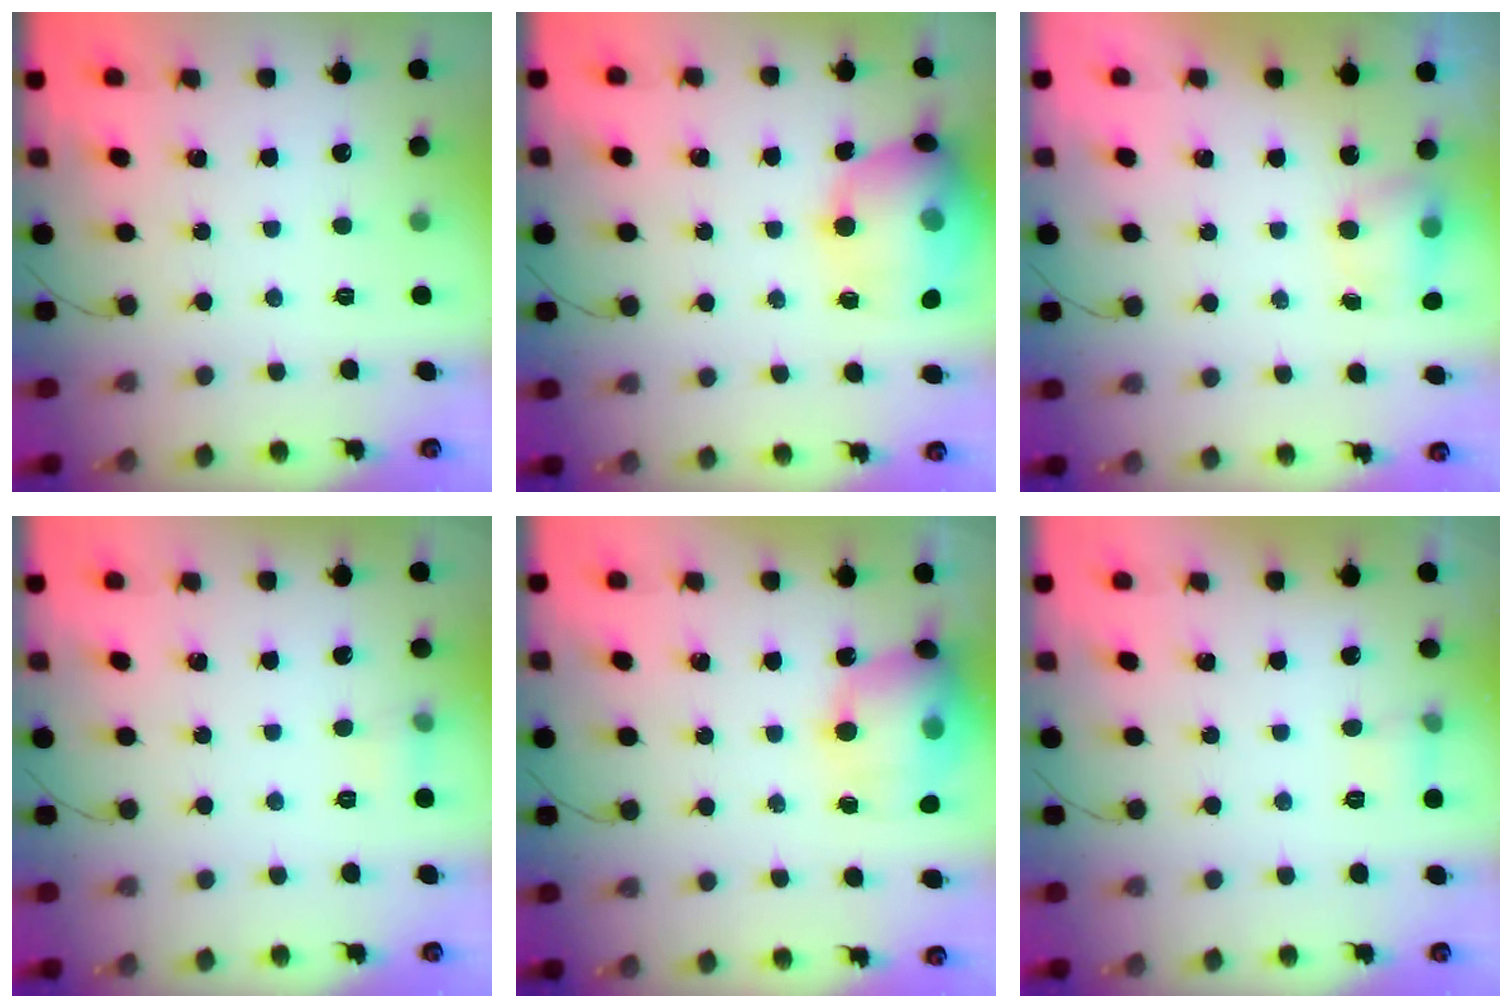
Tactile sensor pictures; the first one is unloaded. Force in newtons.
{"total": 17.4, "press": 17.2, "slide": 2.7}
{"total": 5.2, "press": 5.2, "slide": 0.7}
{"total": 6.7, "press": 3.7, "slide": 5.6}
{"total": 16.4, "press": 16.2, "slide": 2.9}
{"total": 5.2, "press": 4.9, "slide": 1.7}